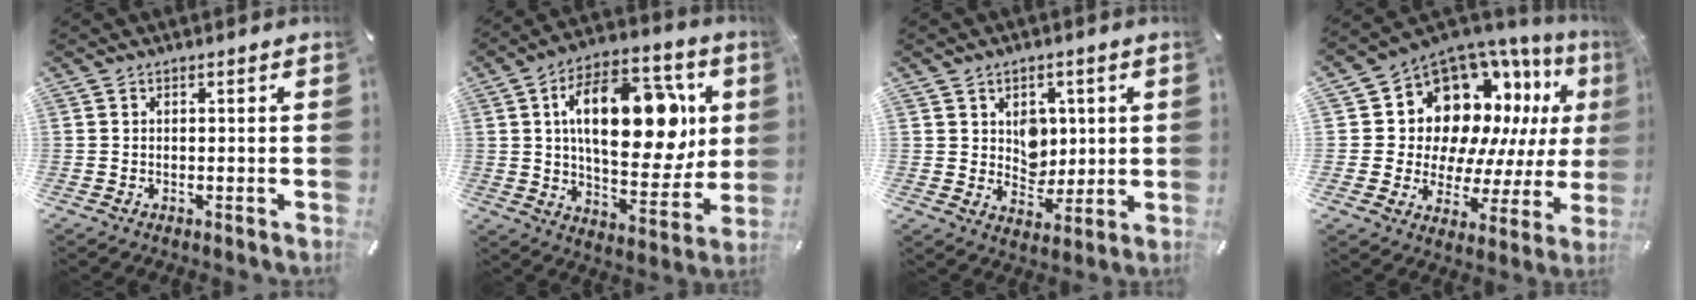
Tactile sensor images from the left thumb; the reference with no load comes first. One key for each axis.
{"total": 24.1, "fx": 6.2, "fy": 13.2, "fz": 19.1, "tx": -0.291, "ty": -0.015, "tz": 0.099}
{"total": 7.3, "fx": 2.2, "fy": 6.4, "fz": 2.8, "tx": -0.027, "ty": -0.011, "tz": 0.036}
{"total": 15.4, "fx": 7.6, "fy": 11.6, "fz": 6.6, "tx": -0.100, "ty": -0.084, "tz": 0.148}